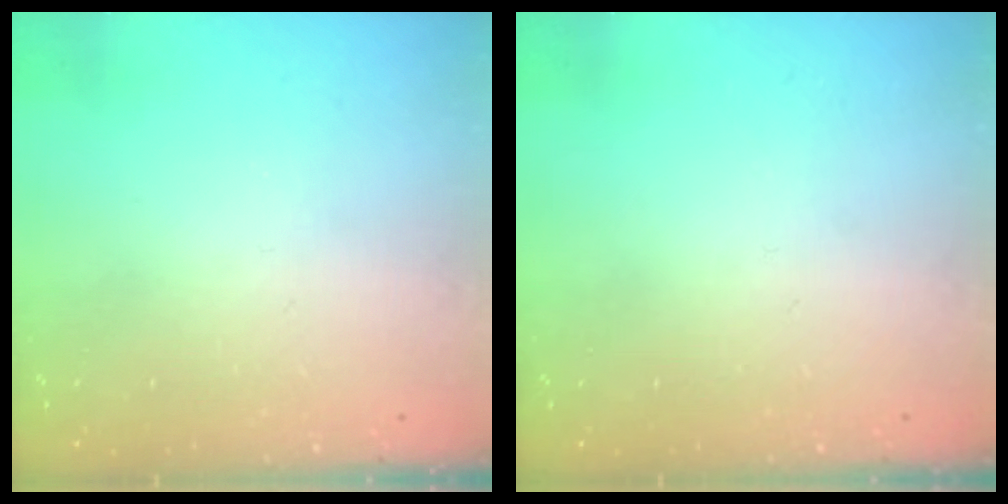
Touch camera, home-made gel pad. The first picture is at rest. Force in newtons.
{"total": 0.0}